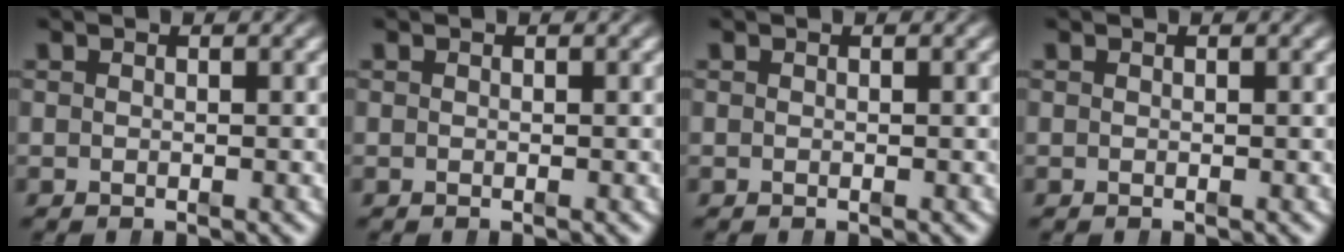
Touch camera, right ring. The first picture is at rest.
{"total": 0.0}
{"total": 0.0}
{"total": 0.0}